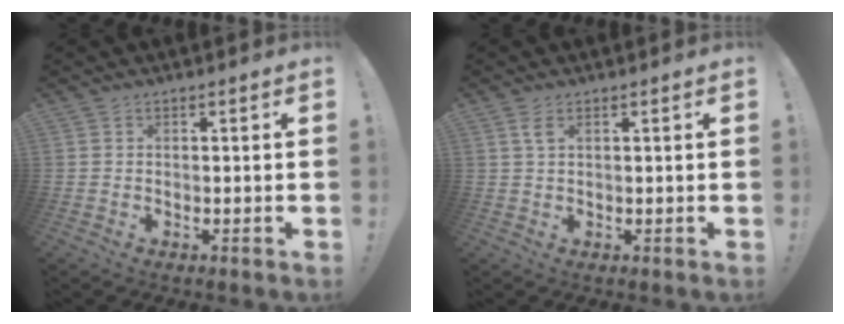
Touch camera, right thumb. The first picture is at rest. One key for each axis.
{"total": 2.6, "fx": 1.6, "fy": 0.1, "fz": 2.0, "tx": -0.034, "ty": -0.004, "tz": 0.027}